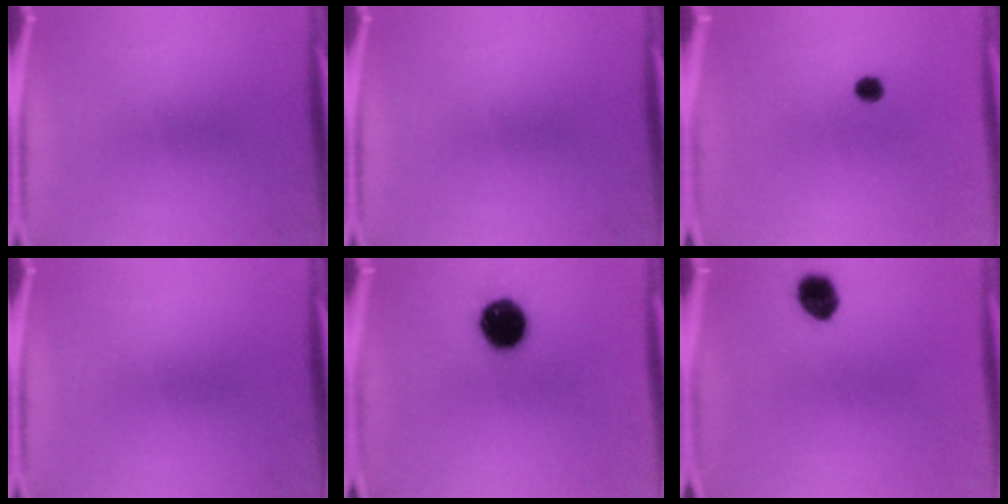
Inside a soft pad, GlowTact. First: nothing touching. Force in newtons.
{"total": 0.0}
{"total": 1.4}
{"total": 0.0}
{"total": 12.5}
{"total": 6.2}